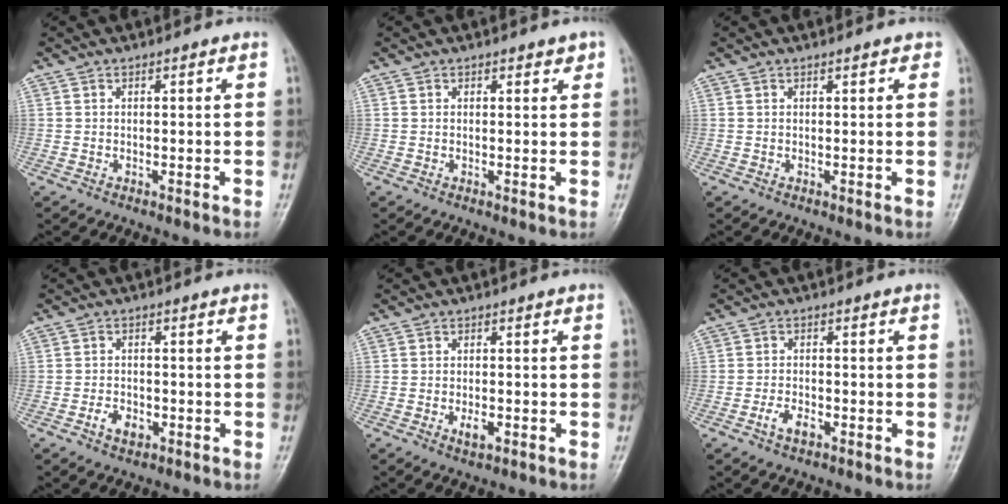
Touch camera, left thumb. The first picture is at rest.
{"total": 1.4, "force": [1.0, 0.7, 0.7], "torque": [0.003, -0.004, 0.008]}
{"total": 1.2, "force": [0.8, 0.5, 0.7], "torque": [-0.006, -0.001, 0.006]}
{"total": 3.4, "force": [-1.5, 2.3, 2.1], "torque": [-0.028, 0.007, -0.025]}
{"total": 2.5, "force": [-0.9, 1.3, 1.9], "torque": [-0.032, 0.000, -0.014]}
{"total": 3.2, "force": [-1.7, 1.7, 2.1], "torque": [-0.040, 0.011, -0.030]}